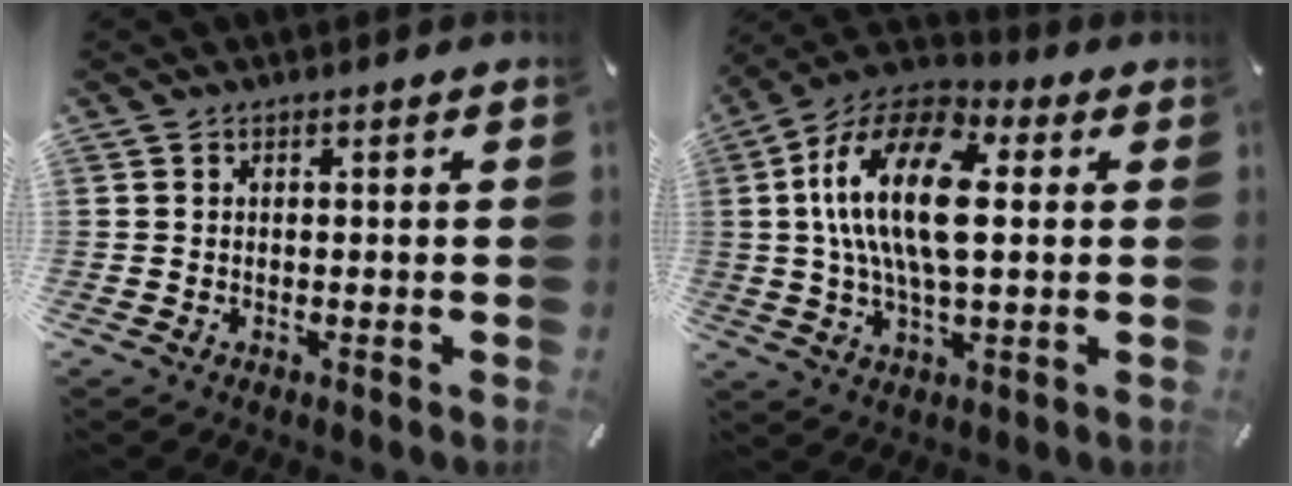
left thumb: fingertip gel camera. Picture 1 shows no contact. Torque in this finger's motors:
{"motor_torque": [0.81, 1.61, 1.68, -1.09, 0.68]}